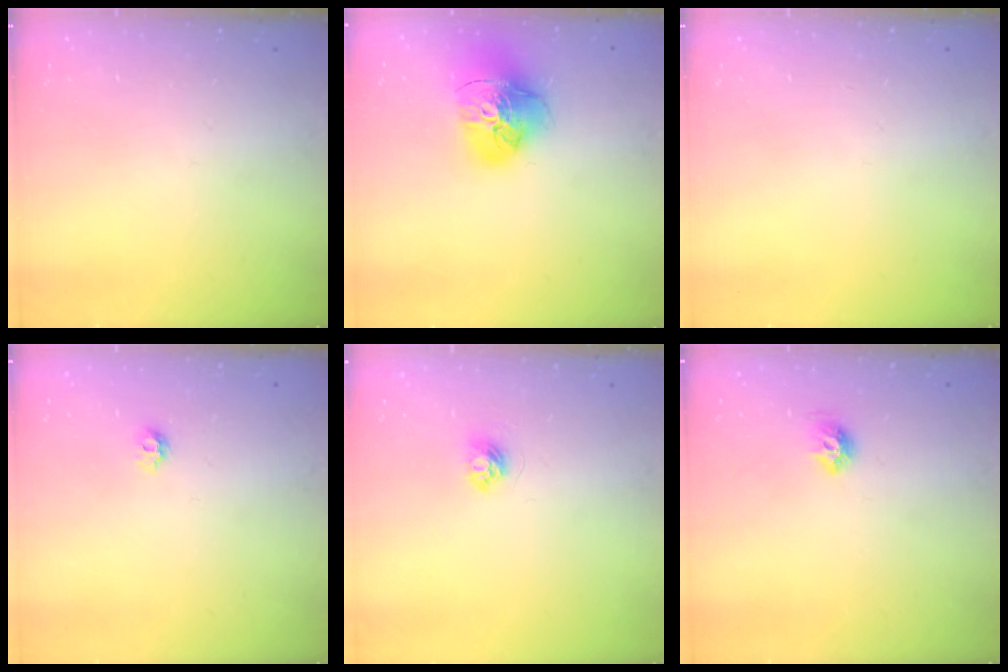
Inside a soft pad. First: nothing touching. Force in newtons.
{"total": 18.6, "press": 18.5, "slide": 2.1}
{"total": 0.0}
{"total": 5.9, "press": 5.8, "slide": 0.7}
{"total": 4.0, "press": 4.0, "slide": 0.4}
{"total": 6.6, "press": 6.6, "slide": 0.9}